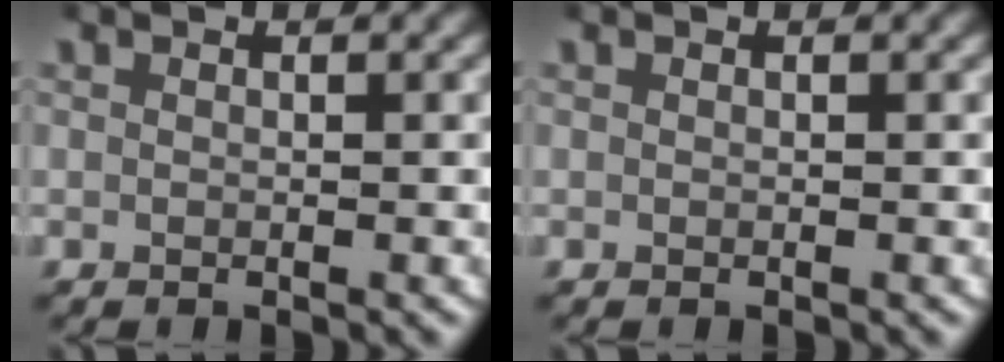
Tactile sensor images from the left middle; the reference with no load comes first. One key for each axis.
{"total": 0.0}